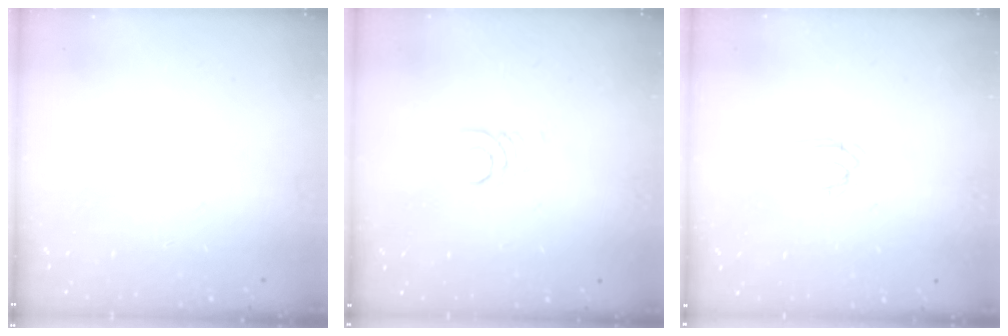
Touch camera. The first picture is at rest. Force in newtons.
{"total": 1.4, "press": 1.4, "slide": 0.2}
{"total": 1.7, "press": 1.7, "slide": 0.1}